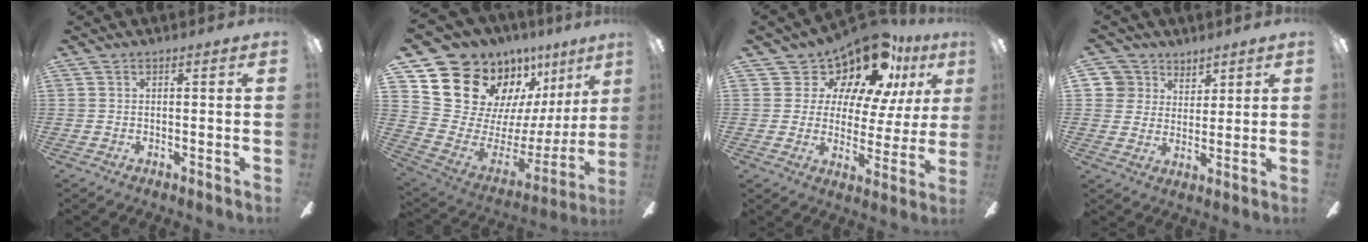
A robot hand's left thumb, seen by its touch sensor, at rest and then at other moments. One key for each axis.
{"total": 19.7, "fx": 15.2, "fy": 10.7, "fz": 6.6, "tx": -0.125, "ty": -0.120, "tz": 0.301}
{"total": 15.4, "fx": 12.2, "fy": 7.0, "fz": 6.3, "tx": -0.118, "ty": -0.090, "tz": 0.210}
{"total": 7.0, "fx": 4.9, "fy": 4.9, "fz": -0.1, "tx": -0.017, "ty": -0.024, "tz": 0.095}